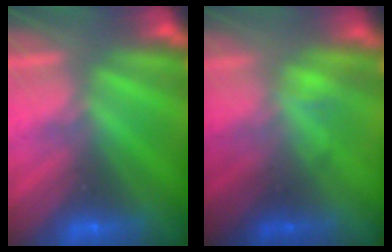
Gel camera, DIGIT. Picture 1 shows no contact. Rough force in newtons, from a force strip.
{"total": 1.8}